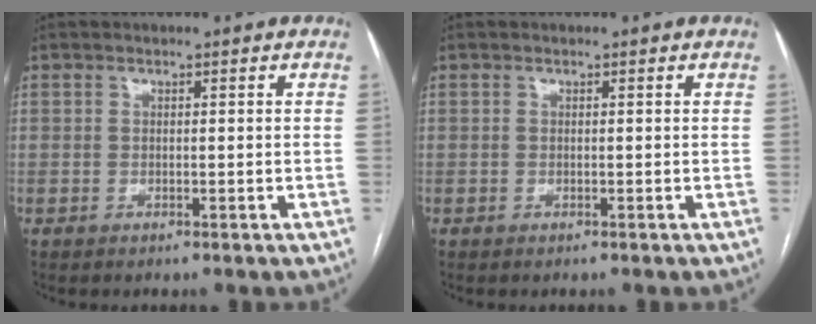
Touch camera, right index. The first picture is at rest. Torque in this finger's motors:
{"motor_torque": [-0.04, 0.29, -0.03, -0.01]}